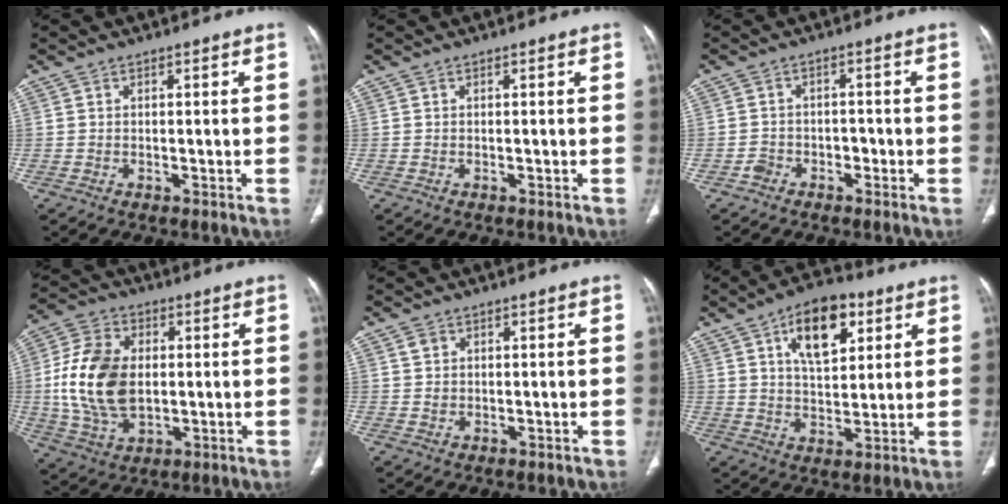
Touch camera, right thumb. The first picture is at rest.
{"total": 0.0}
{"total": 2.9, "force": [-1.6, 2.2, 0.8], "torque": [-0.005, 0.018, -0.029]}
{"total": 16.2, "force": [0.5, 10.5, 12.3], "torque": [-0.236, 0.002, 0.015]}
{"total": 1.8, "force": [0.7, 1.6, 0.6], "torque": [-0.005, -0.004, 0.014]}
{"total": 13.0, "force": [5.7, 6.9, 9.5], "torque": [-0.121, -0.013, 0.092]}